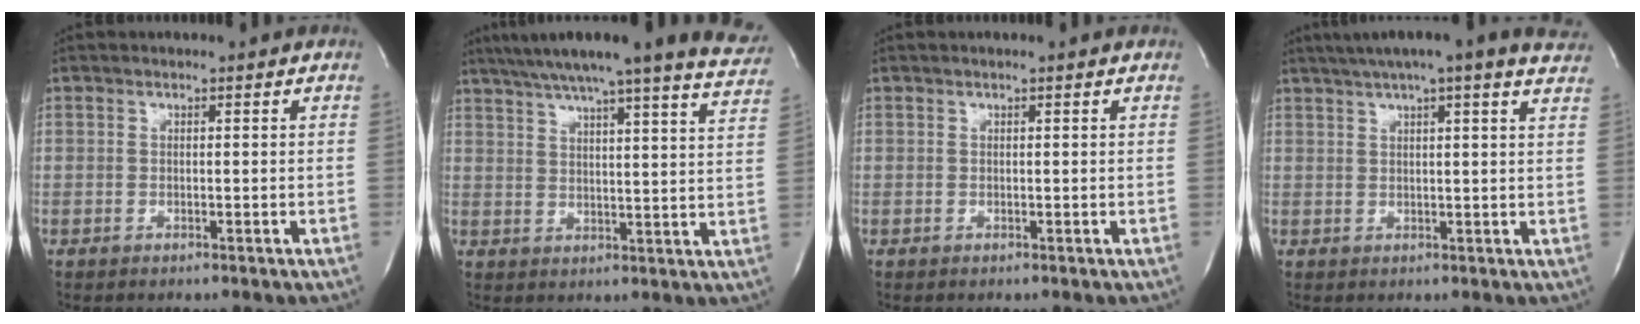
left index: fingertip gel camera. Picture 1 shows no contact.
{"total": 24.0, "force": [21.2, 1.1, 11.3], "torque": [-0.172, -0.036, 0.257]}
{"total": 0.6, "force": [0.5, -0.1, 0.4], "torque": [-0.009, 0.007, 0.009]}
{"total": 17.7, "force": [14.8, 0.9, 9.6], "torque": [-0.157, 0.033, 0.181]}